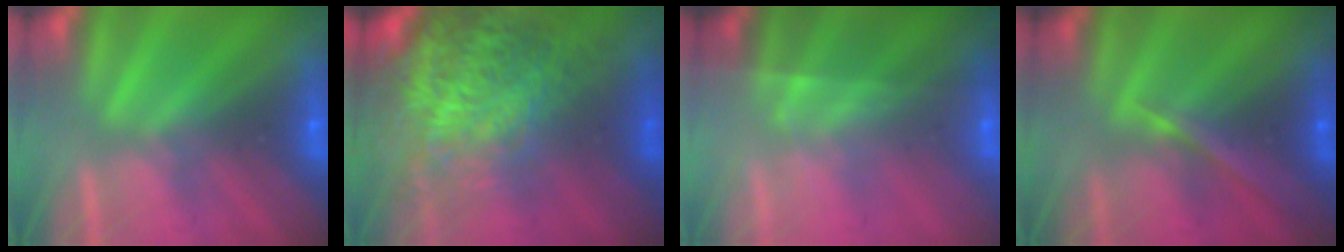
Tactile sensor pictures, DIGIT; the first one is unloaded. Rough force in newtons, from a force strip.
{"total": 10.7}
{"total": 1.8}
{"total": 2.3}